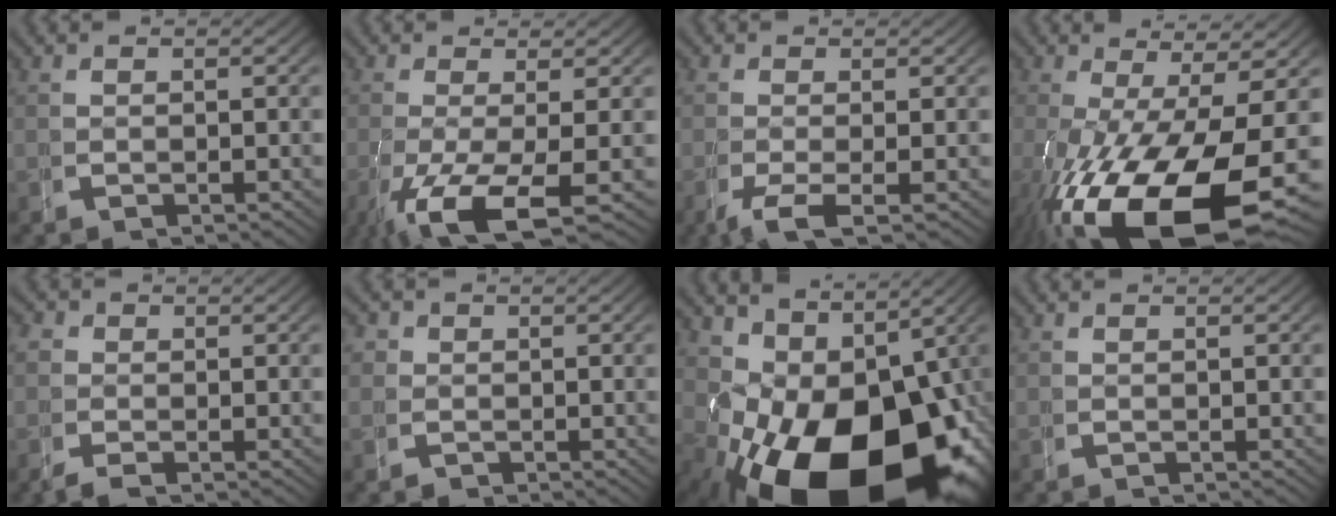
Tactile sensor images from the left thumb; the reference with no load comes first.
{"total": 7.3, "force": [-2.7, 3.0, 6.1], "torque": [-0.131, -0.035, -0.023]}
{"total": 3.6, "force": [-1.6, 1.4, 2.9], "torque": [-0.063, -0.020, -0.019]}
{"total": 17.2, "force": [-4.1, 9.0, 14.0], "torque": [-0.264, -0.074, -0.016]}
{"total": 2.0, "force": [-0.3, 1.9, 0.6], "torque": [-0.002, -0.007, -0.012]}
{"total": 2.7, "force": [0.0, 2.6, 0.5], "torque": [0.001, -0.001, -0.009]}
{"total": 19.5, "force": [-5.5, 11.5, 14.7], "torque": [-0.276, -0.089, -0.036]}
{"total": 0.0}